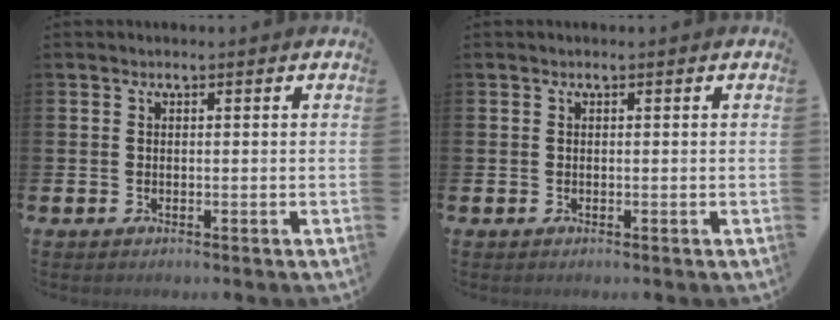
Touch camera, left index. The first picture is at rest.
{"total": 0.0}